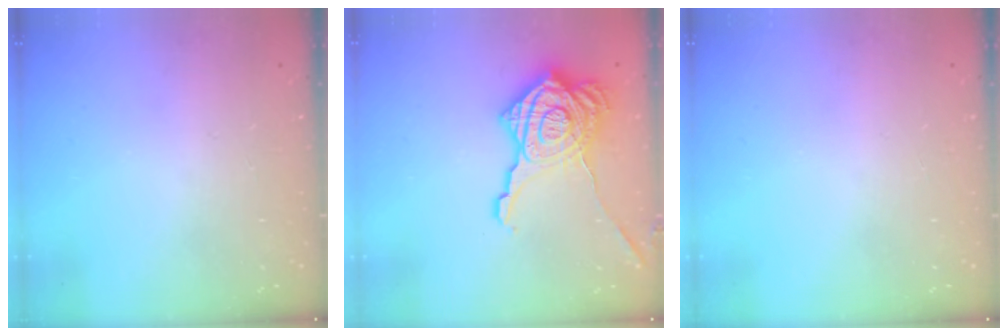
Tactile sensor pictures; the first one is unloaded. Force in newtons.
{"total": 26.8, "press": 26.7, "slide": 2.1}
{"total": 0.0}